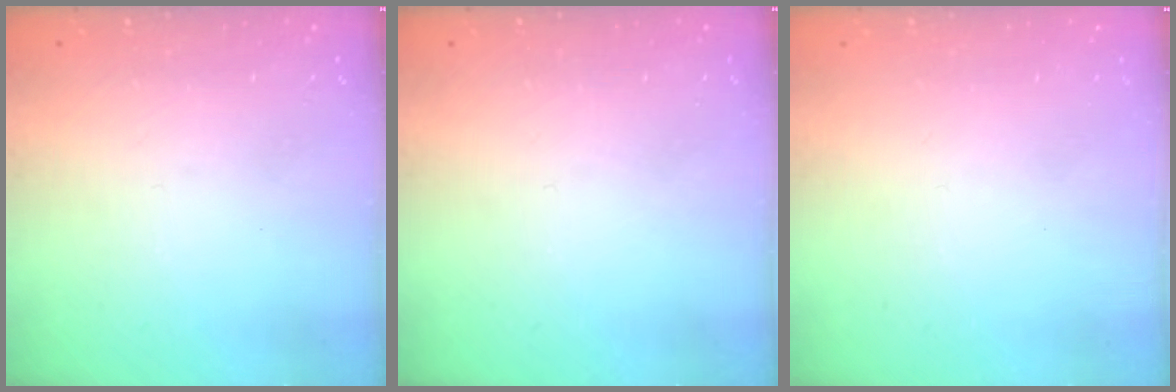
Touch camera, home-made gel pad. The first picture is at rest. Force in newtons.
{"total": 0.0}
{"total": 1.5, "press": 1.5, "slide": 0.1}